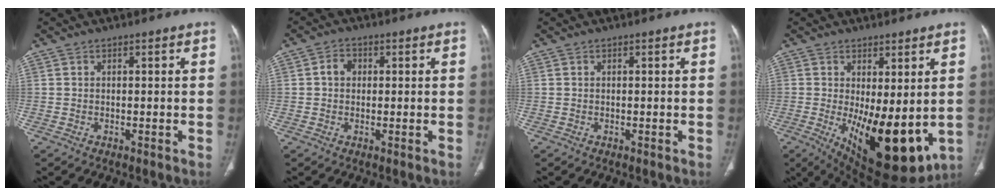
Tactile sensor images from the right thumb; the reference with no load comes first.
{"total": 2.8, "force": [0.3, 2.3, 1.5], "torque": [-0.019, 0.010, 0.003]}
{"total": 0.0}
{"total": 16.4, "force": [-2.2, 6.7, 14.8], "torque": [-0.216, -0.038, -0.009]}